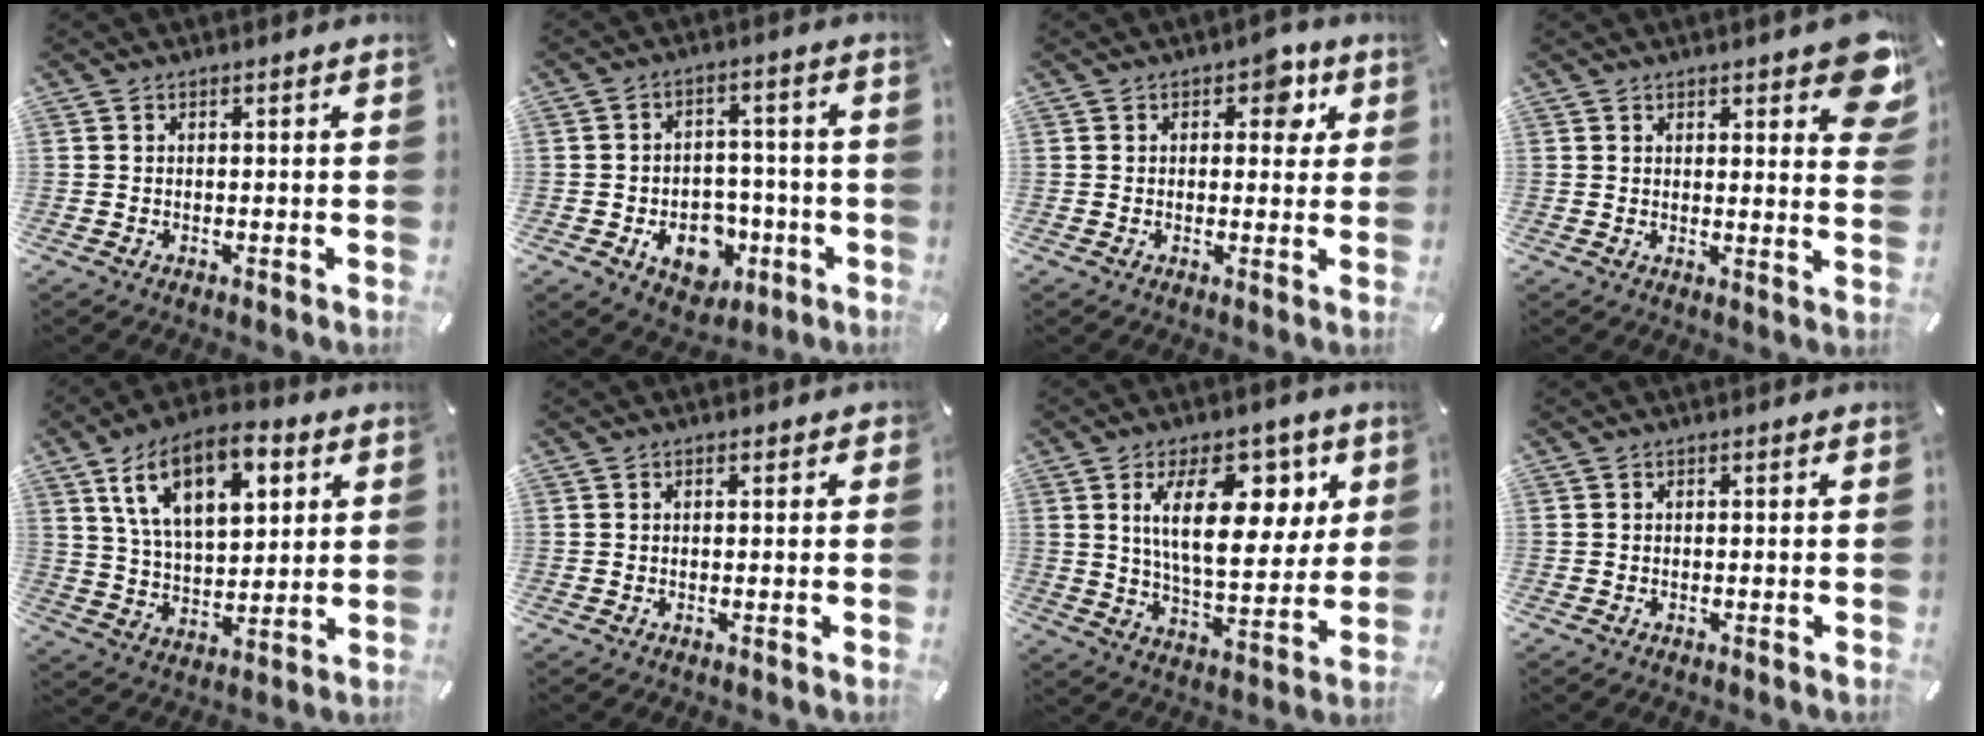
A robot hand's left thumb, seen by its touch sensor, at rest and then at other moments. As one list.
[{"total": 10.9, "force": [-3.7, 8.3, 6.0], "torque": [-0.090, 0.018, -0.057]}, {"total": 5.5, "force": [2.3, 3.6, 3.5], "torque": [-0.022, -0.007, 0.027]}, {"total": 7.9, "force": [5.1, 3.0, 5.3], "torque": [-0.056, -0.032, 0.085]}, {"total": 16.5, "force": [8.0, 8.9, 11.3], "torque": [-0.202, -0.011, 0.139]}, {"total": 0.9, "force": [0.1, 0.8, 0.4], "torque": [0.001, 0.003, -0.001]}, {"total": 19.0, "force": [7.3, 9.3, 14.8], "torque": [-0.239, -0.003, 0.116]}, {"total": 0.0}]